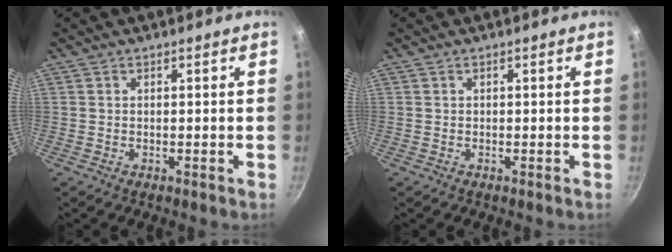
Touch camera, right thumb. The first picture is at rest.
{"total": 0.0}